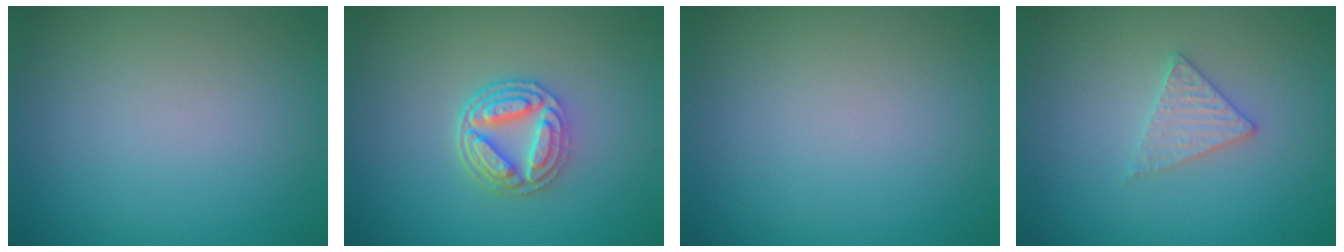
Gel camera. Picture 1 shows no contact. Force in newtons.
{"total": 4.6, "press": 3.7, "slide": 2.7}
{"total": 0.0}
{"total": 2.1, "press": 2.1, "slide": 0.3}